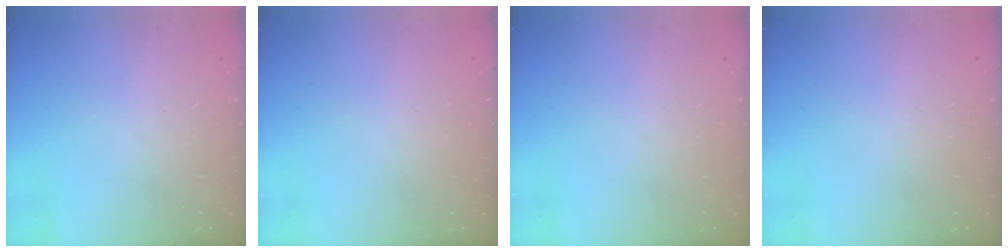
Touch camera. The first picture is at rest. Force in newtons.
{"total": 0.0}
{"total": 0.0}
{"total": 0.0}